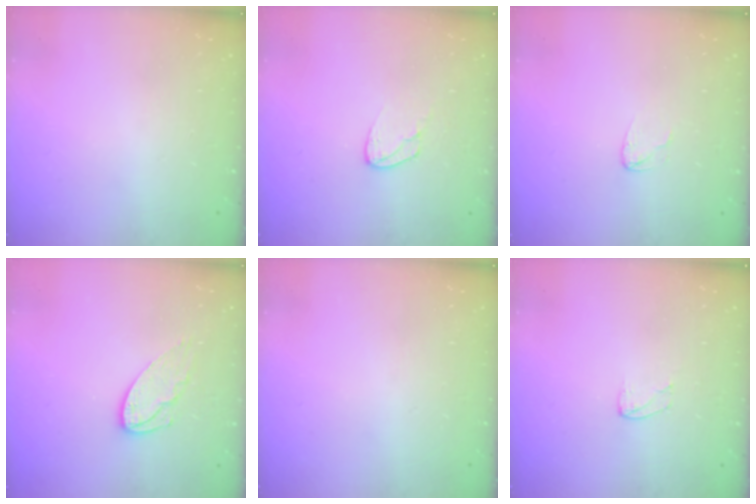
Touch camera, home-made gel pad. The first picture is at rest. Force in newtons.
{"total": 6.9, "press": 6.9, "slide": 0.4}
{"total": 3.4, "press": 3.4, "slide": 0.3}
{"total": 9.1, "press": 9.1, "slide": 0.5}
{"total": 0.0}
{"total": 3.2, "press": 3.2, "slide": 0.2}